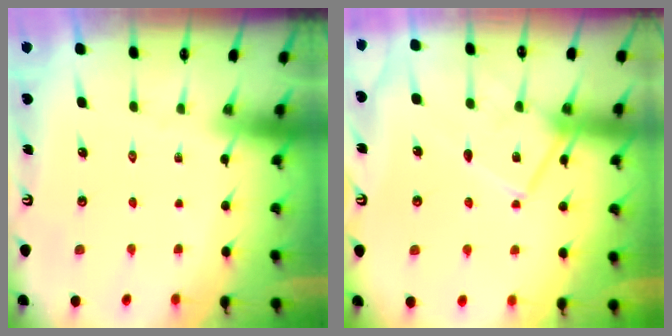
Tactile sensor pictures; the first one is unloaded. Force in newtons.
{"total": 11.5, "press": 11.5, "slide": 0.4}